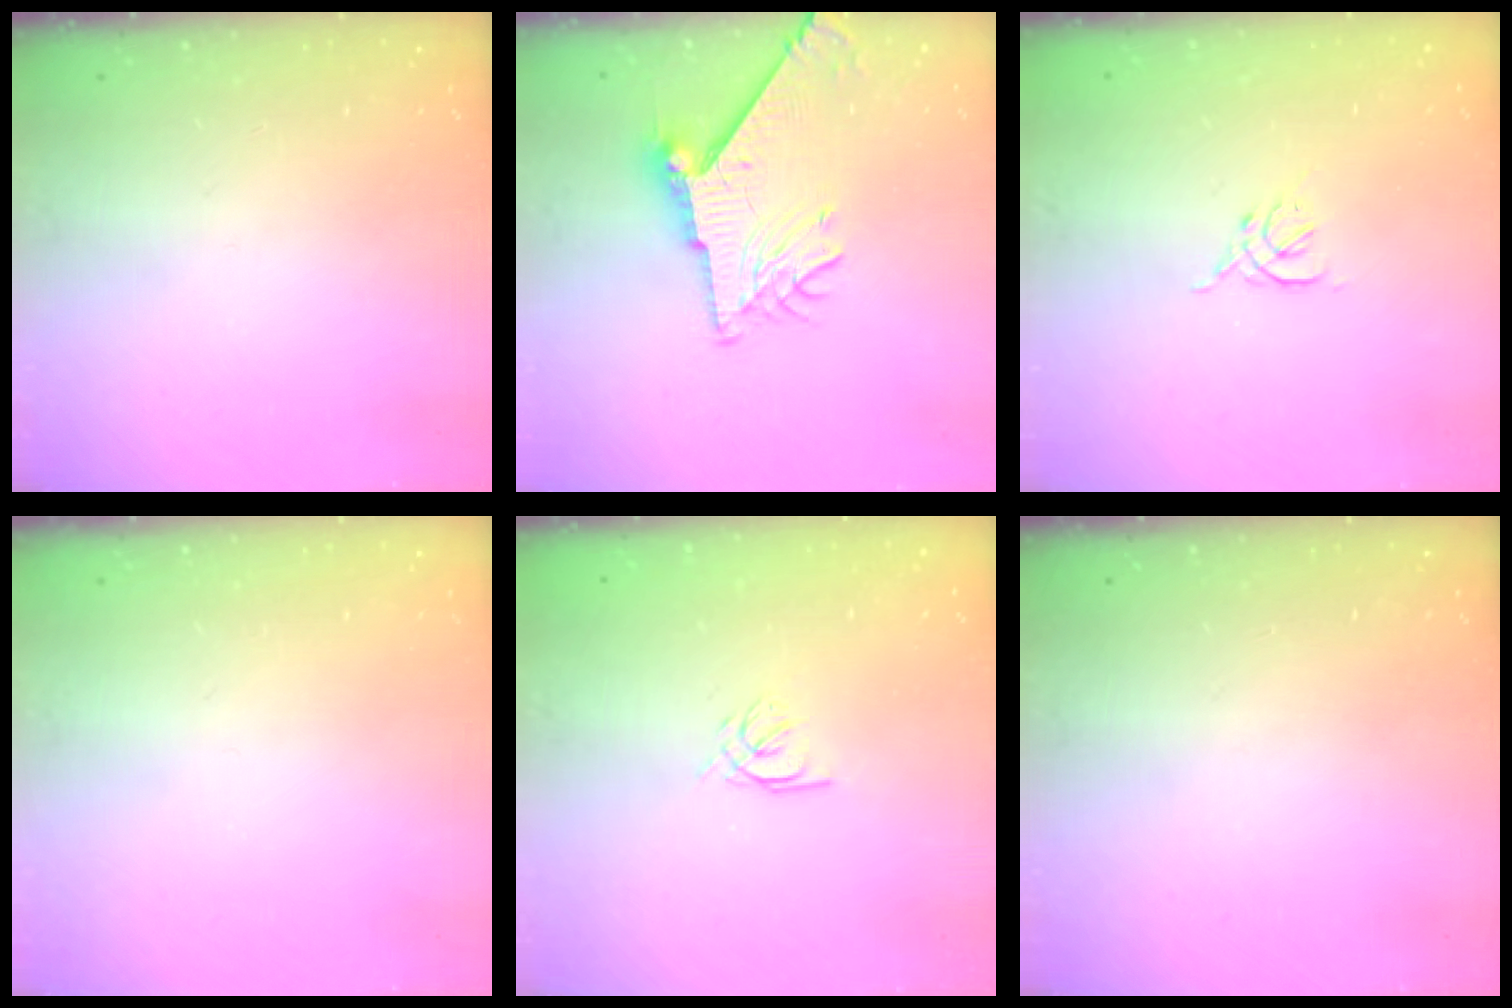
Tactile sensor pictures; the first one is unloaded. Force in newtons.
{"total": 11.5, "press": 11.4, "slide": 1.2}
{"total": 1.6, "press": 1.5, "slide": 0.6}
{"total": 0.0}
{"total": 2.4, "press": 2.4, "slide": 0.3}
{"total": 0.0}